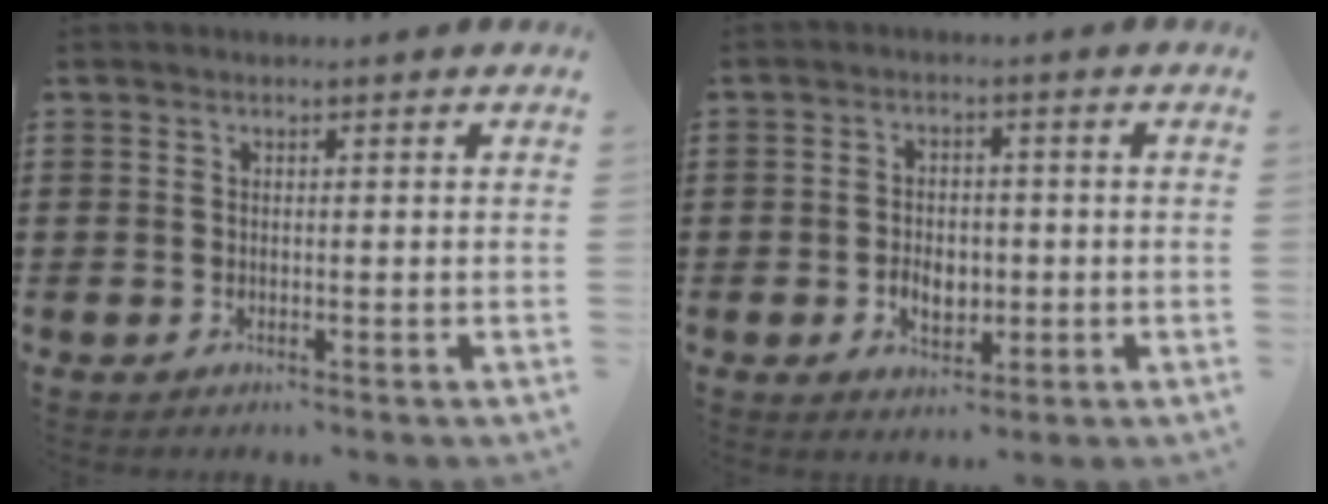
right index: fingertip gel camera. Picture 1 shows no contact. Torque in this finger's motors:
{"motor_torque": [1.49, 0.65, 0.37, 0.07]}